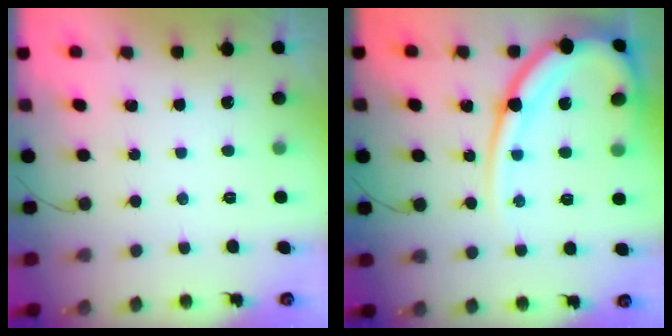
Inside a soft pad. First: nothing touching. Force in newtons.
{"total": 17.0, "press": 17.0, "slide": 1.7}